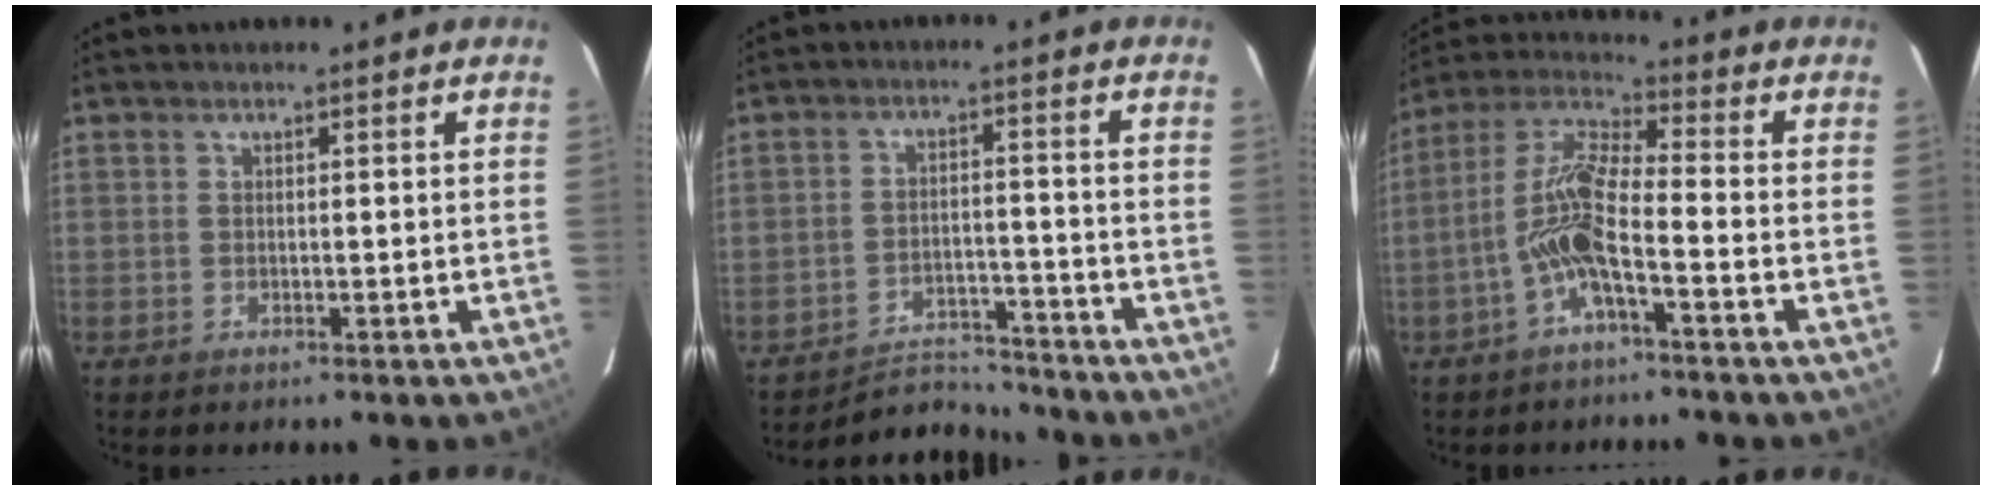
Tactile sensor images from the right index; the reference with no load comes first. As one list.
[{"total": 6.5, "force": [-6.2, 1.3, -1.1], "torque": [0.021, 0.020, -0.100]}, {"total": 9.5, "force": [-3.4, 1.1, 8.8], "torque": [-0.191, 0.018, -0.071]}]